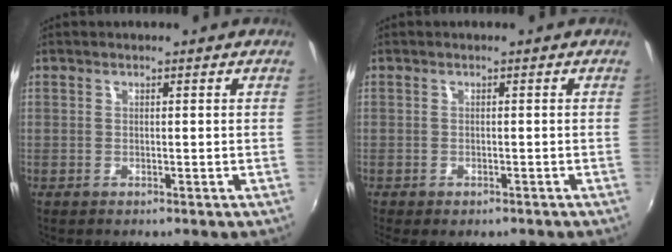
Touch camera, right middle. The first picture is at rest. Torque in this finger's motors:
{"motor_torque": [1.14, -1.01, 0.18, 0.05]}